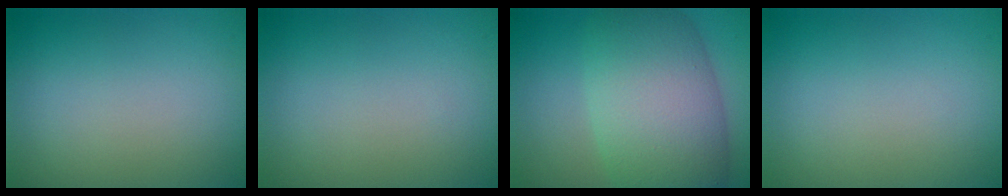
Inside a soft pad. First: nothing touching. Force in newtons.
{"total": 0.0}
{"total": 10.7, "press": 10.7, "slide": 0.2}
{"total": 0.0}